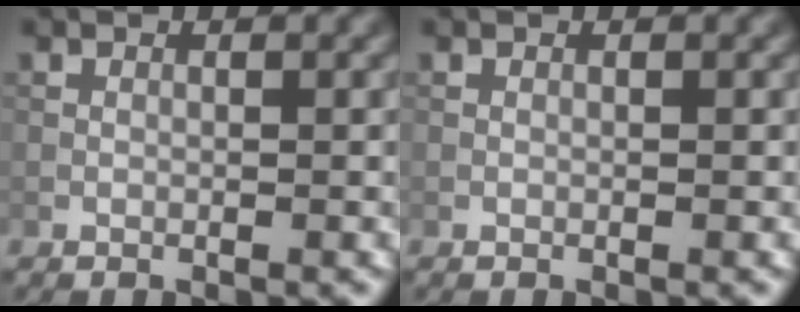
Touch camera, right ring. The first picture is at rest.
{"total": 0.0}